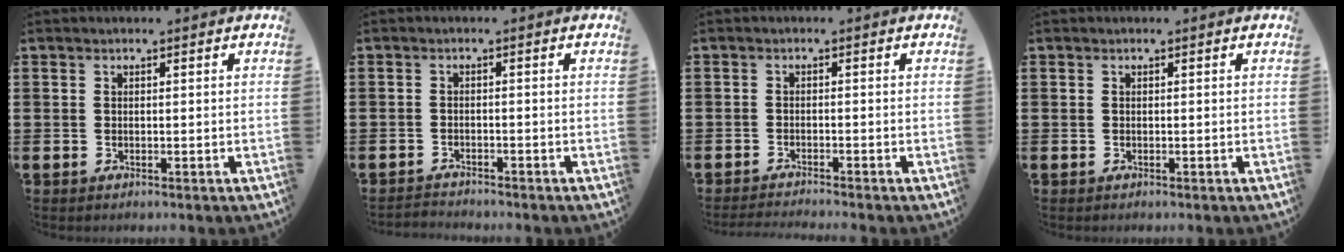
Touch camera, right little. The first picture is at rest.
{"total": 1.1, "force": [-1.1, 0.0, -0.1], "torque": [-0.002, 0.002, -0.023]}
{"total": 1.2, "force": [-1.2, -0.2, 0.2], "torque": [-0.003, 0.000, -0.023]}
{"total": 0.0}